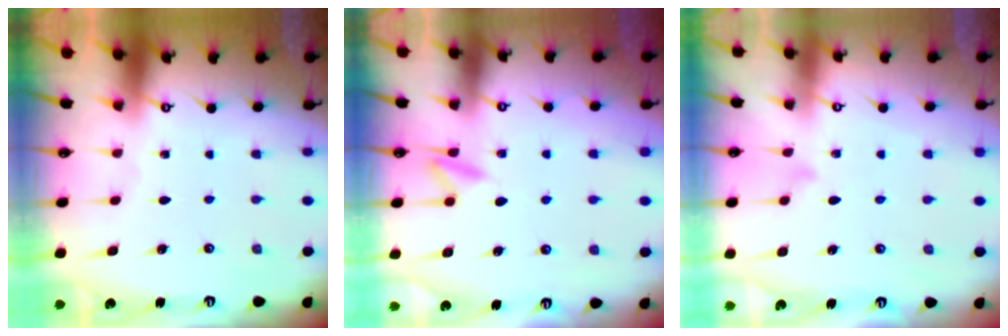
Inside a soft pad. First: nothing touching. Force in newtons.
{"total": 9.9, "press": 9.8, "slide": 1.4}
{"total": 8.9, "press": 8.9, "slide": 0.5}